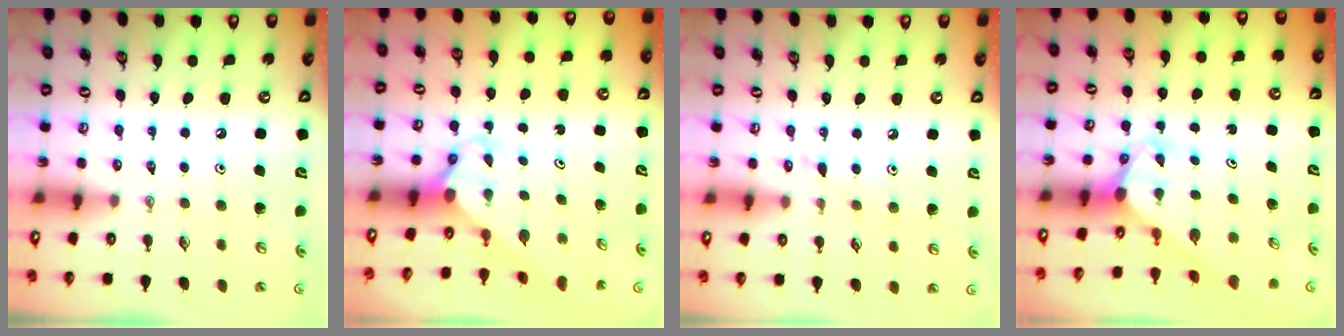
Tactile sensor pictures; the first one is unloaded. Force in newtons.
{"total": 3.8, "press": 3.8, "slide": 0.2}
{"total": 6.8, "press": 6.8, "slide": 0.6}
{"total": 3.1, "press": 3.1, "slide": 0.2}